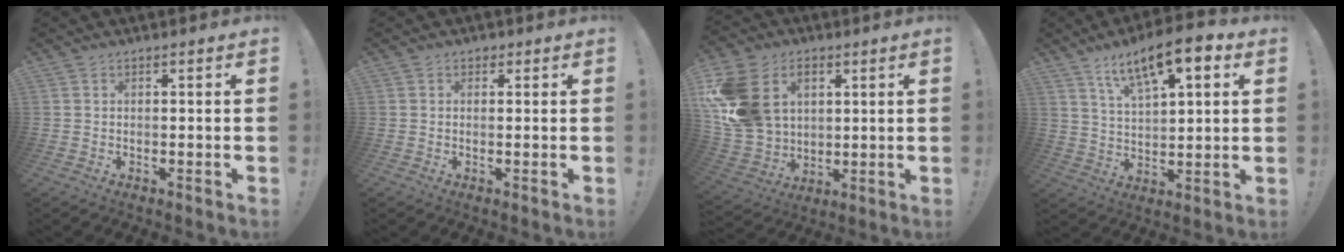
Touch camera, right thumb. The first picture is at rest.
{"total": 1.1, "force": [0.4, 0.9, 0.5], "torque": [0.002, -0.003, 0.005]}
{"total": 19.4, "force": [5.8, 14.6, 11.4], "torque": [-0.217, -0.023, 0.113]}
{"total": 13.2, "force": [7.6, 4.6, 9.8], "torque": [-0.157, -0.034, 0.127]}